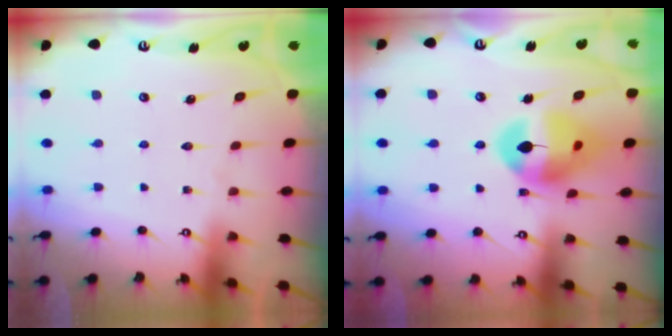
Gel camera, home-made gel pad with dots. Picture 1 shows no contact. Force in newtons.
{"total": 14.5, "press": 14.4, "slide": 1.7}